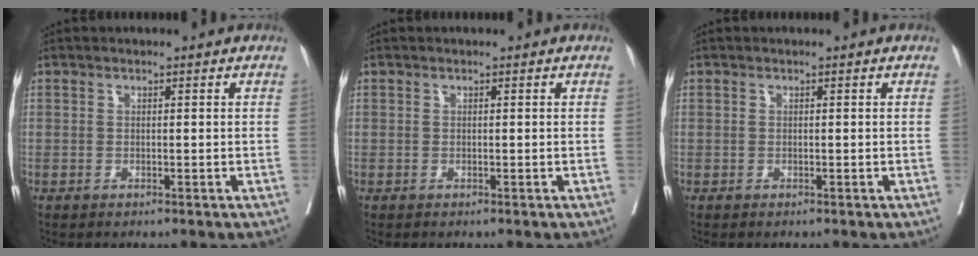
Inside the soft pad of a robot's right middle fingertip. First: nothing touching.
{"total": 0.0}
{"total": 0.0}